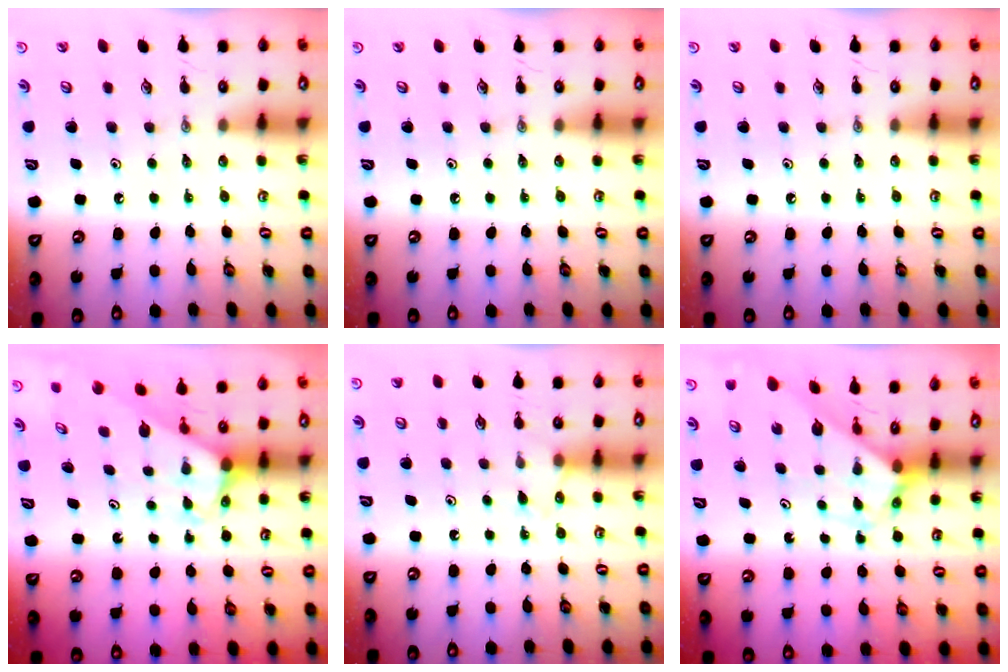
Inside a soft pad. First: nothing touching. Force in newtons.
{"total": 0.0}
{"total": 0.0}
{"total": 1.8, "press": 1.8, "slide": 0.1}
{"total": 5.3, "press": 5.3, "slide": 0.5}
{"total": 2.8, "press": 2.8, "slide": 0.1}